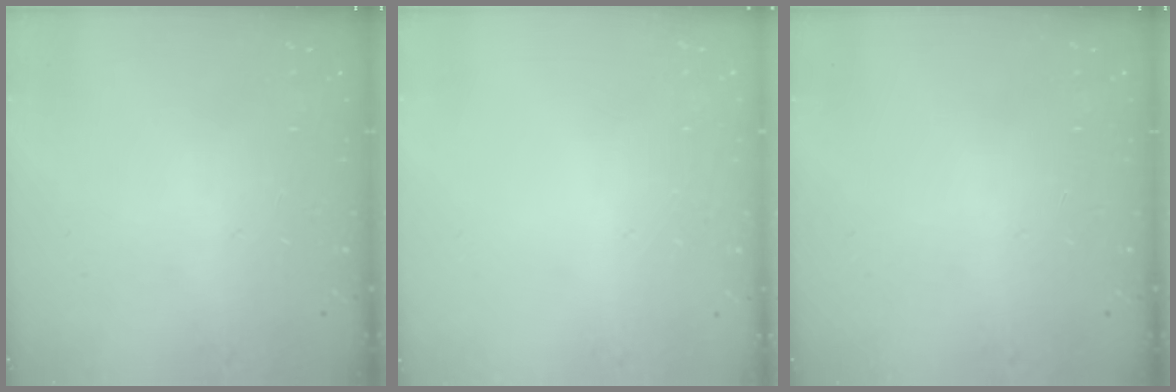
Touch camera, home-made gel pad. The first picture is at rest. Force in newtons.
{"total": 0.0}
{"total": 0.0}